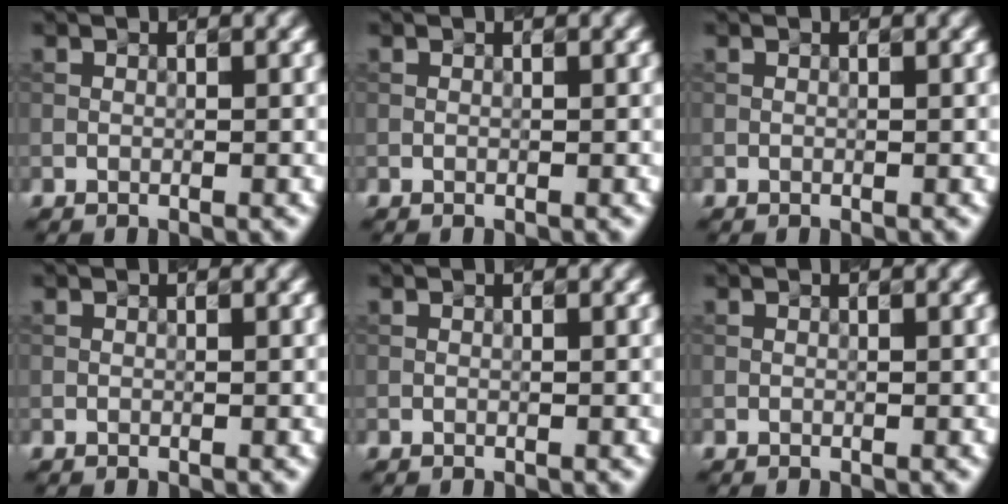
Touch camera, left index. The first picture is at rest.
{"total": 0.0}
{"total": 0.0}
{"total": 0.0}
{"total": 0.0}
{"total": 0.0}